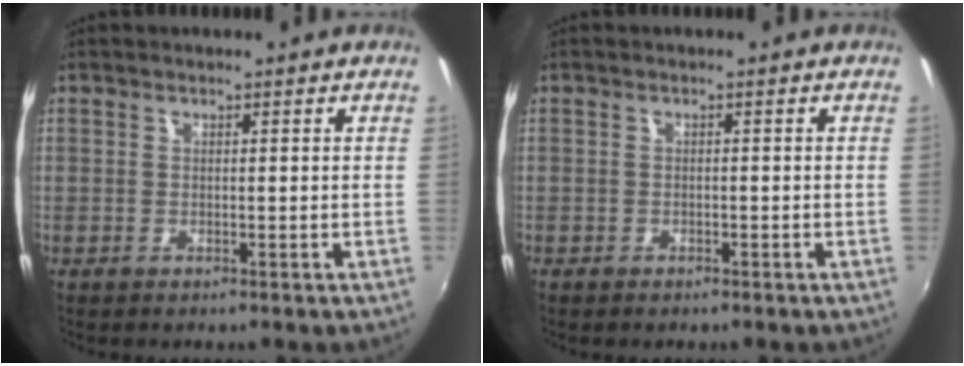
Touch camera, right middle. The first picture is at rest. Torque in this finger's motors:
{"motor_torque": [-0.86, -0.12, 0.02, -0.01]}